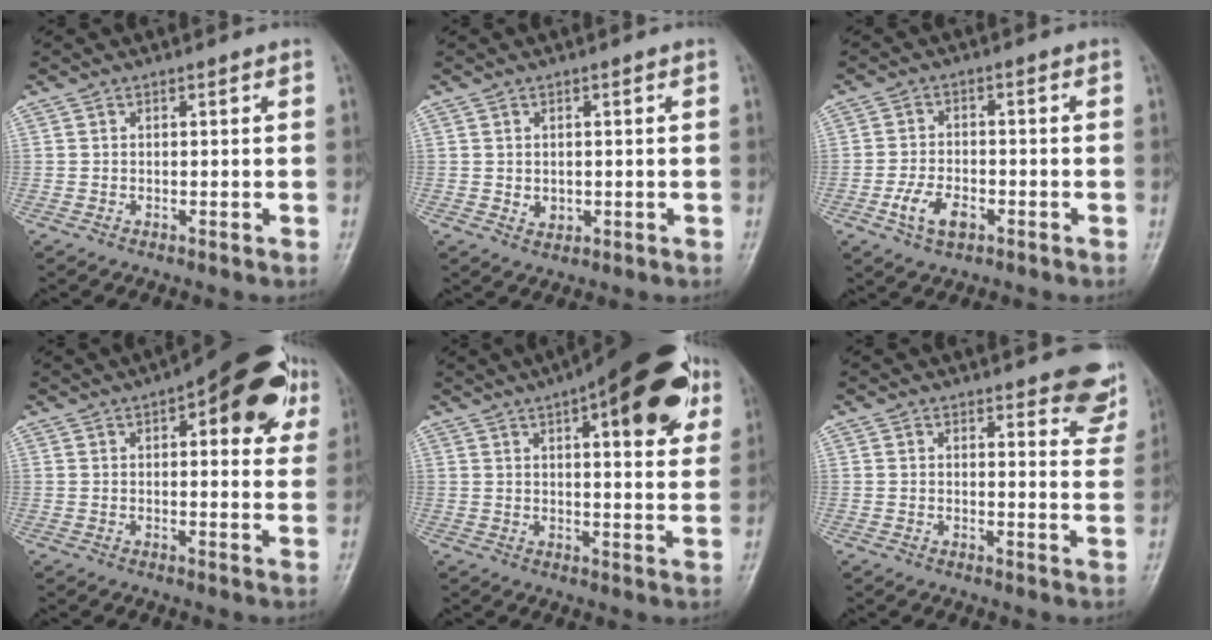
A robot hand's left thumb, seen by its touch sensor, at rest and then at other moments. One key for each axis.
{"total": 2.6, "fx": -0.1, "fy": 2.0, "fz": 1.6, "tx": -0.015, "ty": 0.001, "tz": 0.003}
{"total": 6.2, "fx": -2.8, "fy": 3.5, "fz": 4.2, "tx": -0.078, "ty": 0.014, "tz": -0.052}
{"total": 17.5, "fx": 7.3, "fy": 7.2, "fz": 14.1, "tx": -0.148, "ty": -0.005, "tz": 0.086}
{"total": 21.1, "fx": 9.6, "fy": 7.3, "fz": 17.3, "tx": -0.211, "ty": -0.008, "tz": 0.126}
{"total": 8.4, "fx": 6.4, "fy": 2.9, "fz": 4.5, "tx": -0.016, "ty": -0.037, "tz": 0.063}